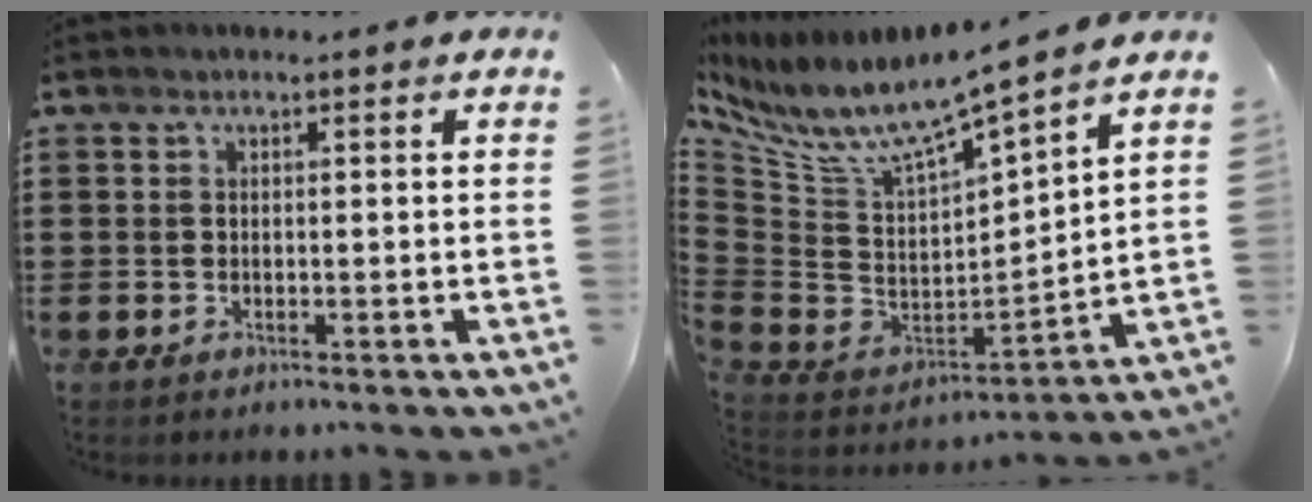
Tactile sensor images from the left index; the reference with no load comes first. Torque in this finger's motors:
{"motor_torque": [2.14, 0.00, 0.28, 0.18]}